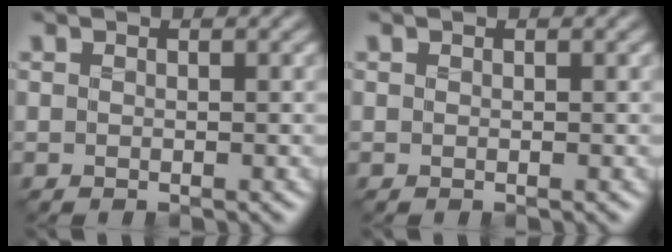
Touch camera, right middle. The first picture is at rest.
{"total": 0.0}